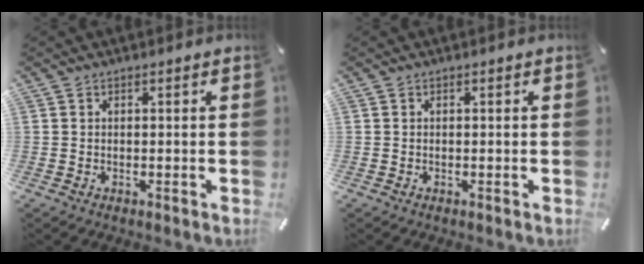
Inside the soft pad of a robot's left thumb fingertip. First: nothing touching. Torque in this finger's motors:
{"motor_torque": [-0.04, -0.02, -0.08, 0.01, 0.00]}